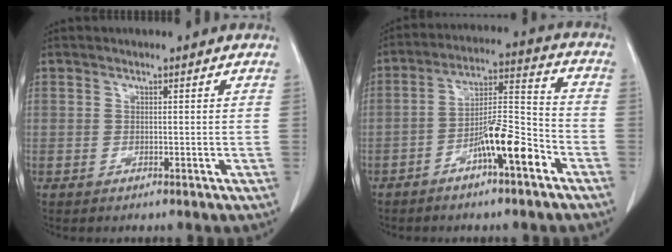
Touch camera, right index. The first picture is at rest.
{"total": 10.4, "force": [-5.2, 1.5, 8.9], "torque": [-0.156, 0.012, -0.090]}